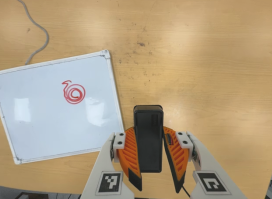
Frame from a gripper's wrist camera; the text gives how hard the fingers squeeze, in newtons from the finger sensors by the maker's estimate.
{"total": 8.7, "left": 7.5, "right": 9.8}